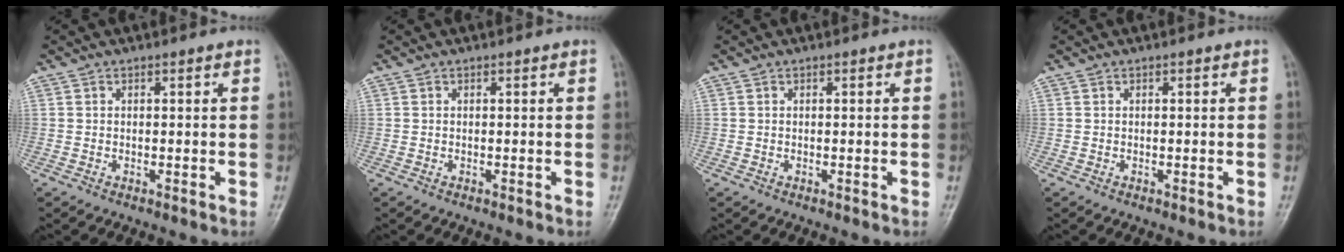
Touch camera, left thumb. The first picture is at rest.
{"total": 0.0}
{"total": 0.0}
{"total": 0.0}